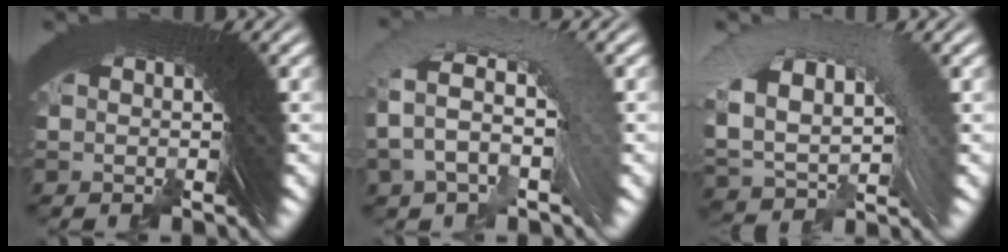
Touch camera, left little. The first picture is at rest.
{"total": 5.0, "force": [0.3, 2.8, 4.2], "torque": [-0.073, 0.015, 0.001]}
{"total": 8.0, "force": [1.3, 5.4, 5.8], "torque": [-0.118, 0.004, 0.026]}